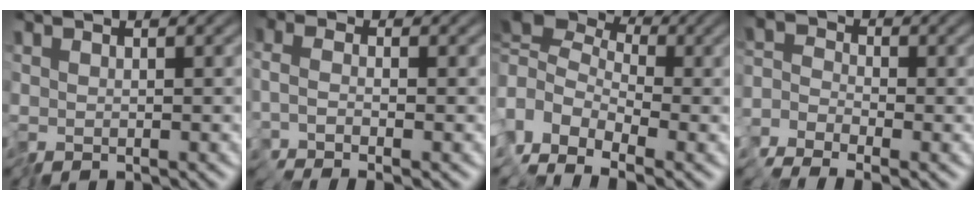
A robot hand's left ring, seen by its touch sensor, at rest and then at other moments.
{"total": 1.0, "force": [-0.6, 0.0, 0.9], "torque": [-0.023, 0.000, -0.018]}
{"total": 3.2, "force": [-0.9, 2.2, 2.2], "torque": [-0.044, 0.005, -0.040]}
{"total": 2.1, "force": [-2.0, 0.3, -0.2], "torque": [0.005, 0.003, -0.055]}